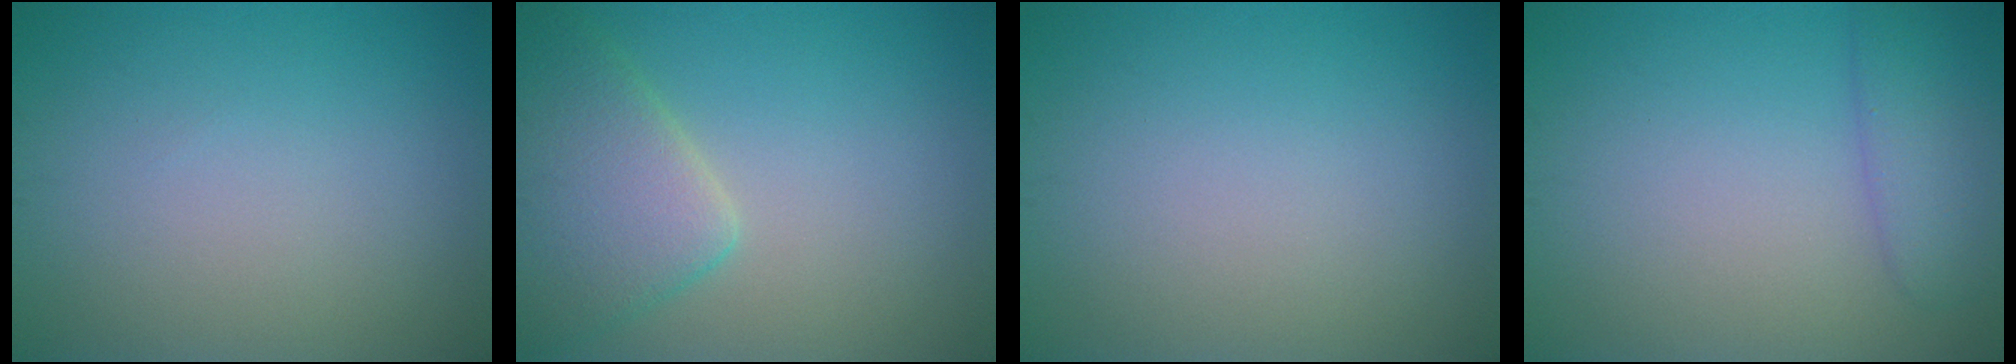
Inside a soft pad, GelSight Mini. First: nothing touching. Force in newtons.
{"total": 5.6, "press": 5.6, "slide": 0.4}
{"total": 0.0}
{"total": 2.9, "press": 2.9, "slide": 0.3}